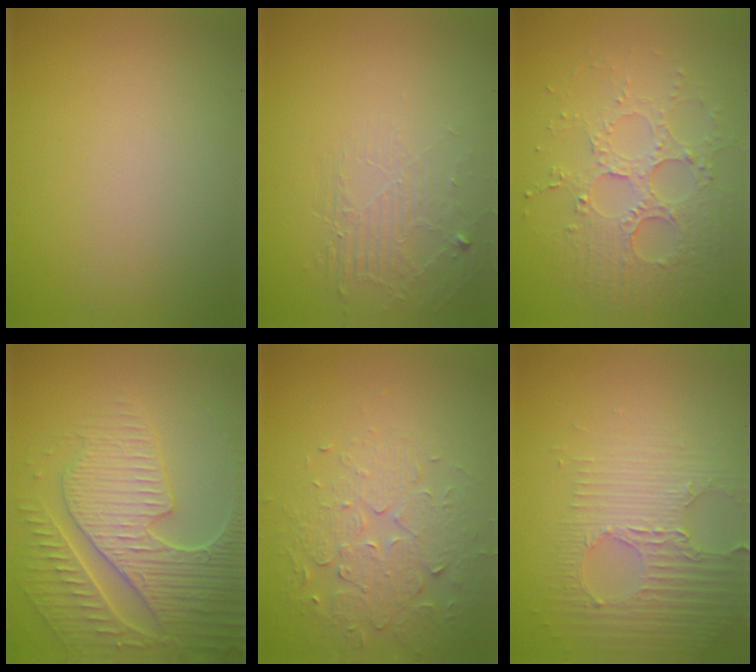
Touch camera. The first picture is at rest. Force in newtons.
{"total": 1.8, "press": 0.8, "slide": 1.6}
{"total": 3.9, "press": 3.6, "slide": 1.4}
{"total": 7.8, "press": 6.0, "slide": 5.0}
{"total": 4.1, "press": 3.5, "slide": 2.2}
{"total": 3.5, "press": 3.4, "slide": 0.8}